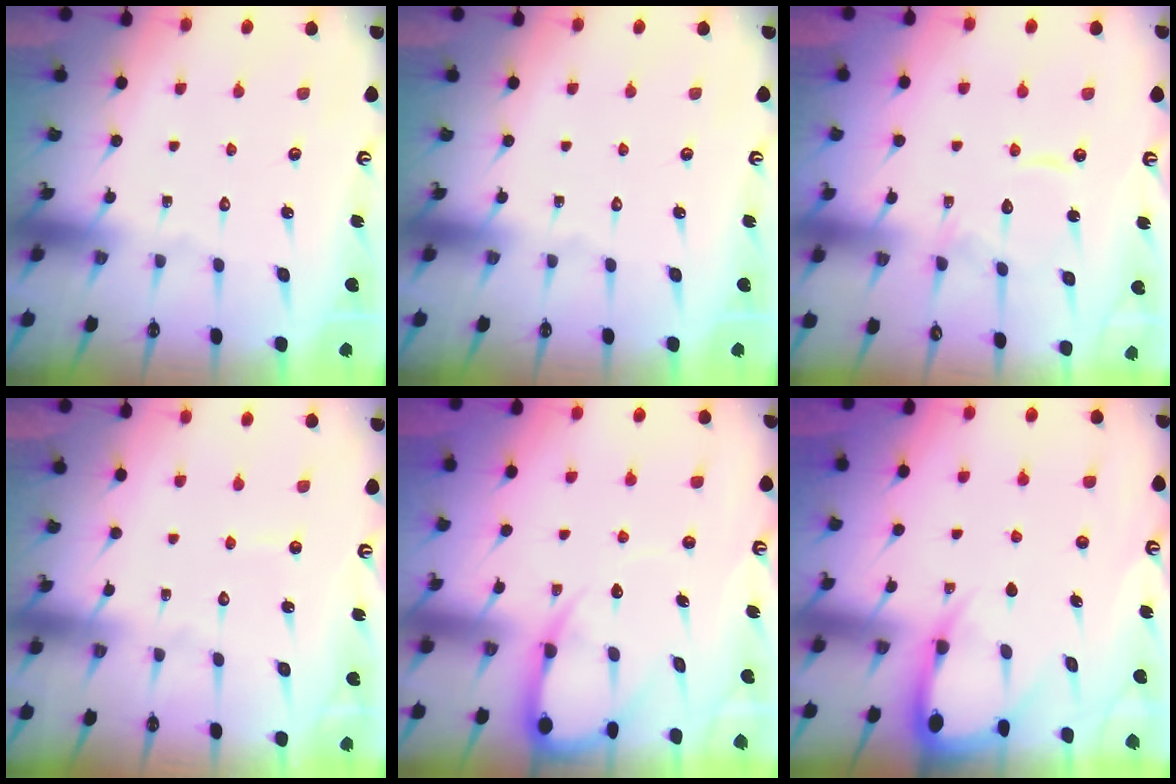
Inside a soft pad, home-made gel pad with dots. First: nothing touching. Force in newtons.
{"total": 0.0}
{"total": 11.3, "press": 11.3, "slide": 0.9}
{"total": 2.5, "press": 2.5, "slide": 0.2}
{"total": 8.4, "press": 8.4, "slide": 0.9}
{"total": 5.8, "press": 5.8, "slide": 0.6}